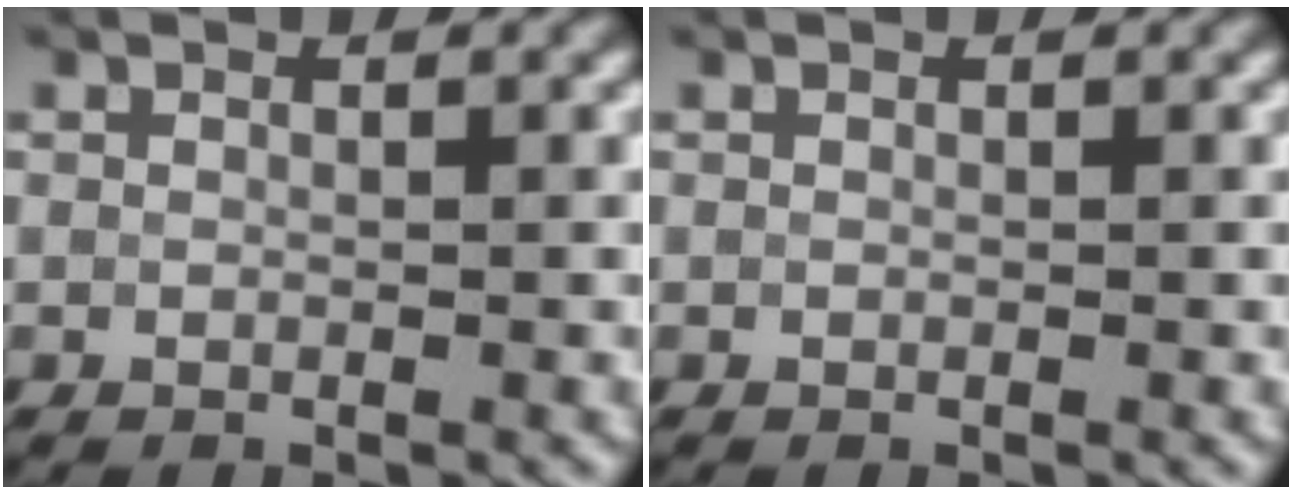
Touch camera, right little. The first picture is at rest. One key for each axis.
{"total": 0.0}